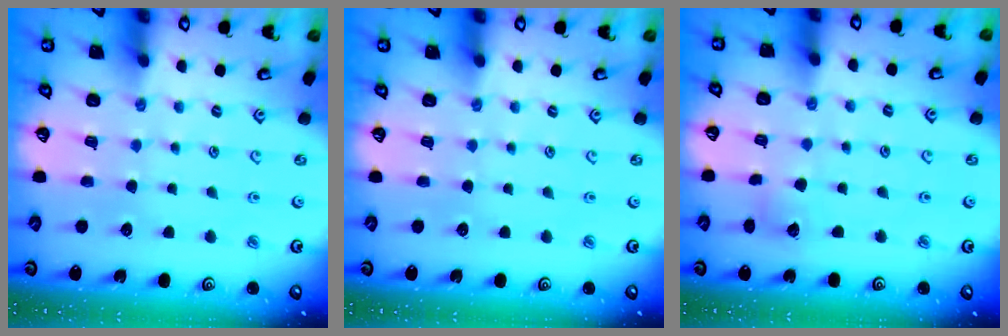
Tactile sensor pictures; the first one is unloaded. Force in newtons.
{"total": 0.0}
{"total": 4.2, "press": 4.2, "slide": 0.2}